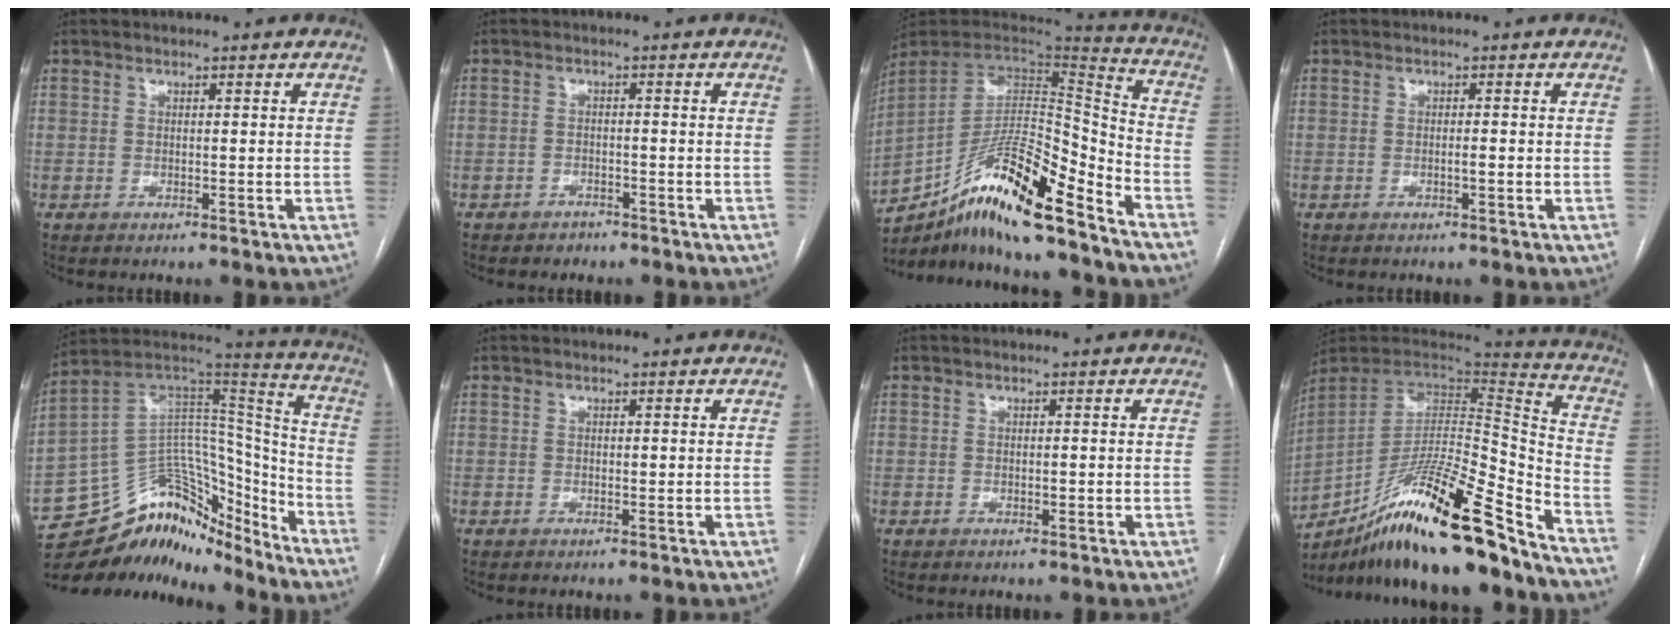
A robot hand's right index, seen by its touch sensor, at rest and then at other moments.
{"total": 2.0, "force": [-1.6, 1.2, 0.1], "torque": [-0.011, 0.004, -0.025]}
{"total": 21.4, "force": [-15.4, 2.7, 14.6], "torque": [-0.246, 0.001, -0.272]}
{"total": 0.9, "force": [-0.3, 0.1, 0.8], "torque": [-0.012, 0.001, -0.003]}
{"total": 21.4, "force": [-17.7, 9.1, 7.9], "torque": [-0.138, 0.066, -0.286]}
{"total": 0.0}
{"total": 0.7, "force": [-0.1, 0.4, 0.6], "torque": [-0.006, 0.000, 0.002]}
{"total": 26.5, "force": [-19.6, 2.0, 17.7], "torque": [-0.266, -0.016, -0.331]}